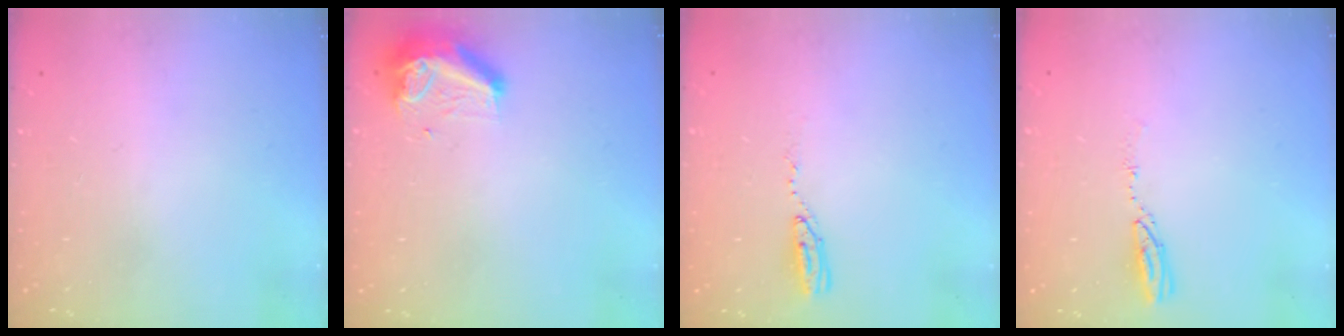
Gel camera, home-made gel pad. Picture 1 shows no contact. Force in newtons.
{"total": 9.6, "press": 9.5, "slide": 0.6}
{"total": 4.3, "press": 4.3, "slide": 0.4}
{"total": 3.5, "press": 3.5, "slide": 0.3}